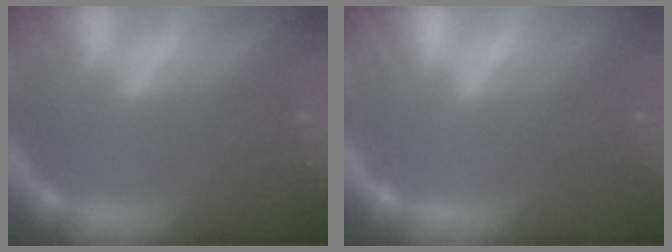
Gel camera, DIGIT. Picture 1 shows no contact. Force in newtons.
{"total": 2.5}